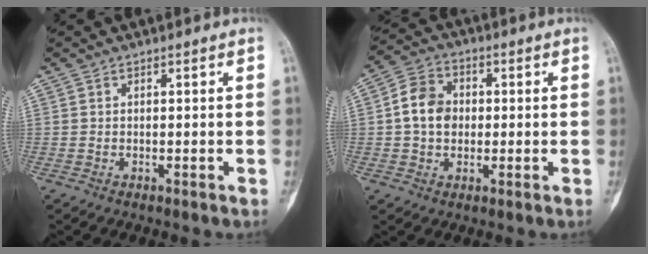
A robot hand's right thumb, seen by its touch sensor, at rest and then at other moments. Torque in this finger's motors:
{"motor_torque": [0.06, 0.08, 0.83, 0.09, 0.05]}